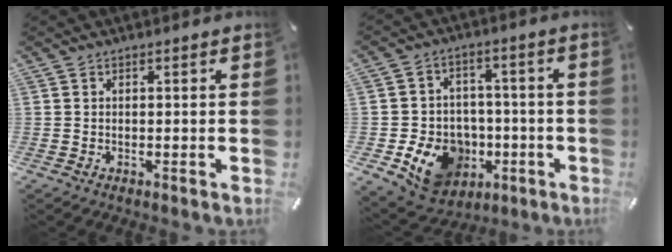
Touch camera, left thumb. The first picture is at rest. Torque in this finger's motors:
{"motor_torque": [0.48, 0.76, 0.84, 0.50, 0.20]}